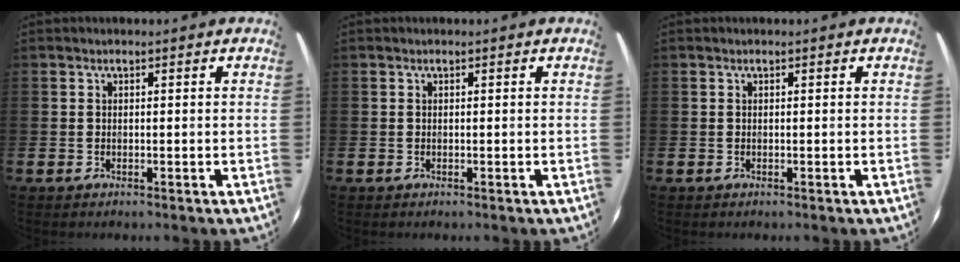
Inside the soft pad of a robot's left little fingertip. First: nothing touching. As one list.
[{"total": 0.0}, {"total": 0.0}]